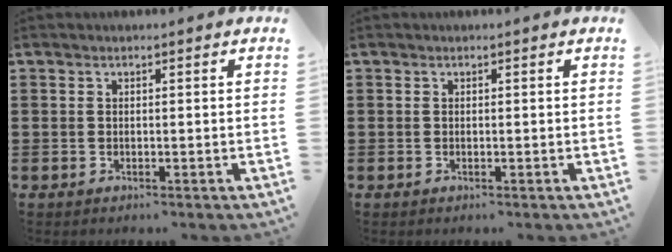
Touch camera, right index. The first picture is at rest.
{"total": 0.0}